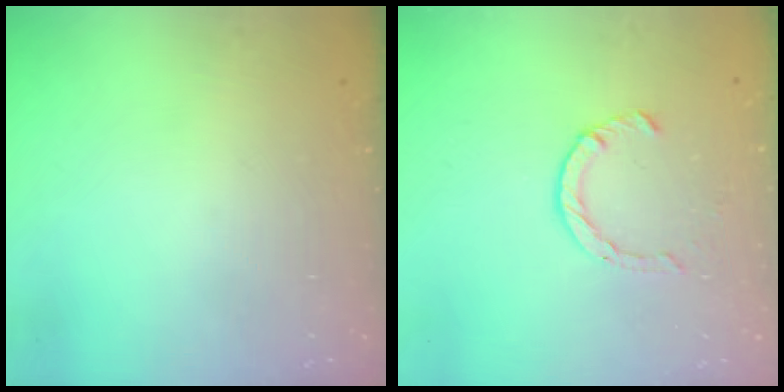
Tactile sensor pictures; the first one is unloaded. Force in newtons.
{"total": 2.4, "press": 2.4, "slide": 0.2}